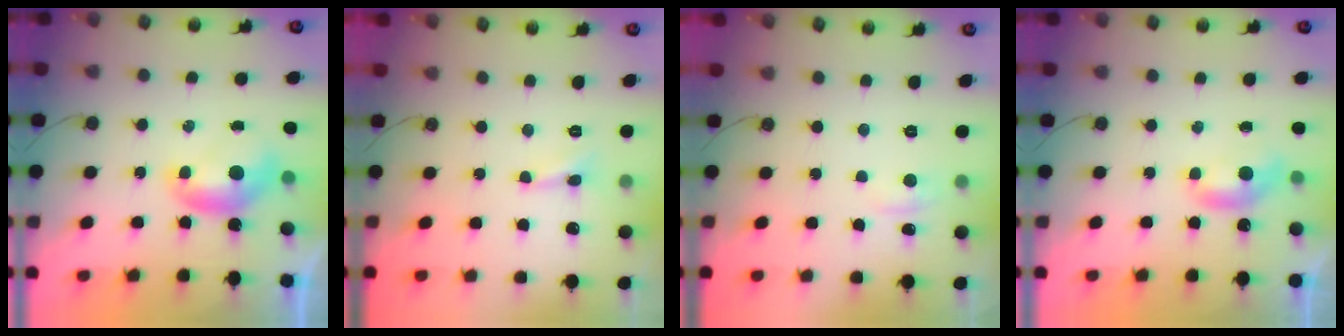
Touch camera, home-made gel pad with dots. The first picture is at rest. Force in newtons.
{"total": 2.1, "press": 2.0, "slide": 0.6}
{"total": 1.9, "press": 1.8, "slide": 0.6}
{"total": 1.6, "press": 1.5, "slide": 0.5}